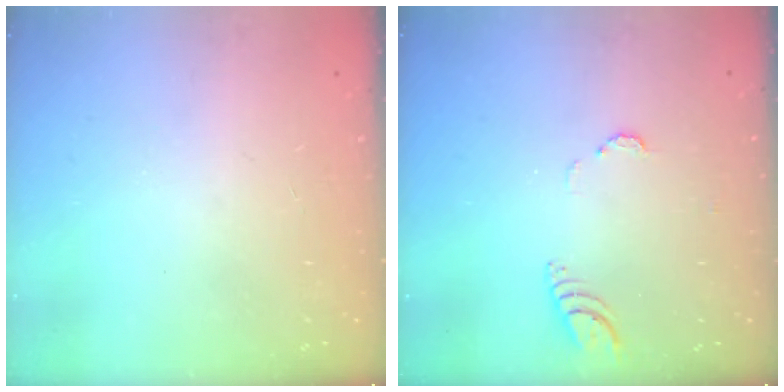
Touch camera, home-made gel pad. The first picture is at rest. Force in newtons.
{"total": 3.3, "press": 3.3, "slide": 0.3}